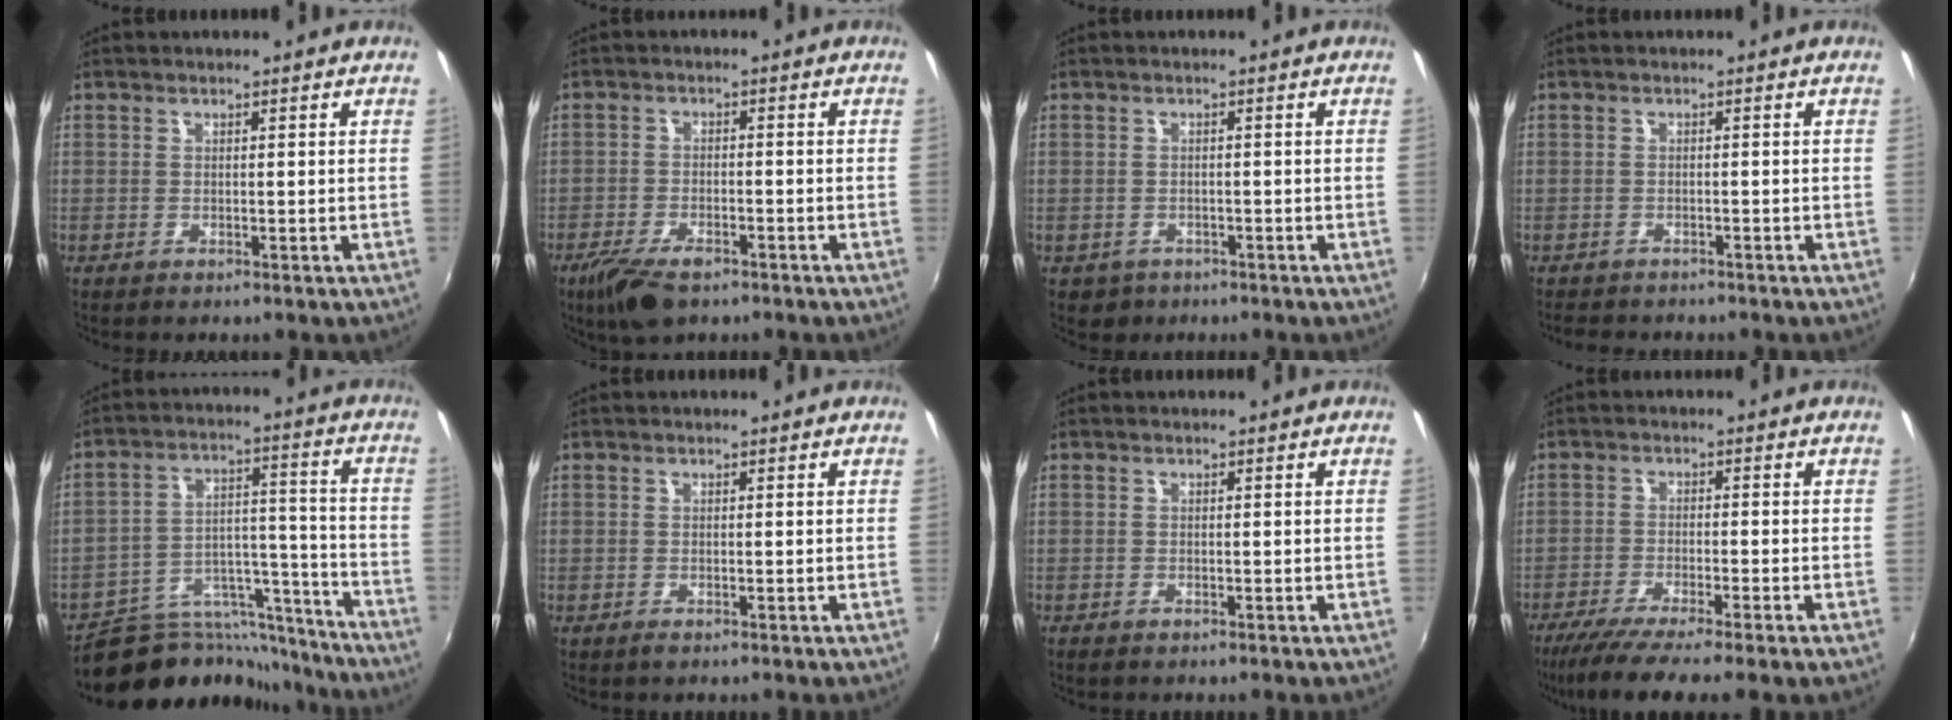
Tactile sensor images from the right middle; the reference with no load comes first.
{"total": 8.0, "force": [-5.6, 3.1, 4.8], "torque": [-0.121, -0.019, -0.101]}
{"total": 2.5, "force": [-1.1, 2.1, 0.6], "torque": [-0.018, -0.003, -0.012]}
{"total": 3.8, "force": [-3.5, 1.2, 1.0], "torque": [-0.029, -0.013, -0.056]}
{"total": 16.0, "force": [-14.2, 6.7, 3.0], "torque": [-0.042, 0.057, -0.205]}
{"total": 0.6, "force": [-0.4, 0.3, 0.3], "torque": [-0.006, -0.003, -0.009]}
{"total": 0.8, "force": [-0.6, 0.2, 0.4], "torque": [-0.009, -0.003, -0.011]}
{"total": 8.4, "force": [-6.7, -0.5, 5.0], "torque": [-0.109, -0.030, -0.115]}